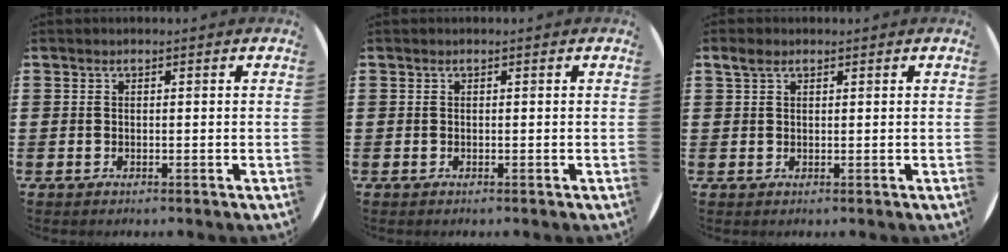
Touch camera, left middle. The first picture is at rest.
{"total": 0.0}
{"total": 1.5, "force": [1.0, 0.8, 0.7], "torque": [-0.015, 0.005, 0.018]}